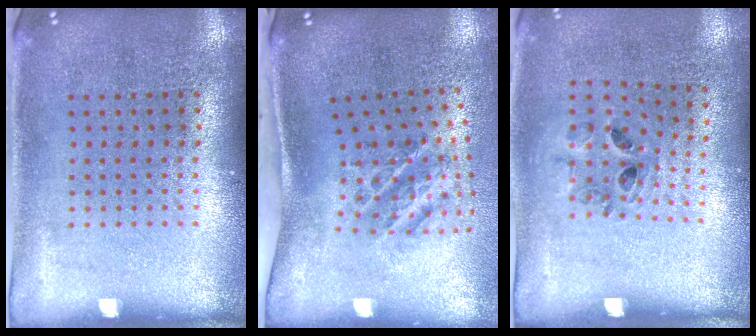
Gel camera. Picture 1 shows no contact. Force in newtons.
{"total": 1.6, "press": 1.2, "slide": 1.1}
{"total": 1.0, "press": 0.9, "slide": 0.5}